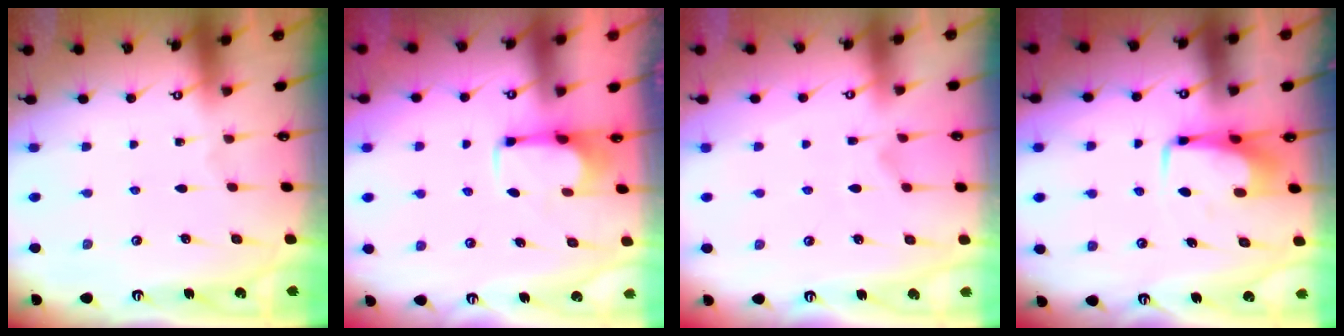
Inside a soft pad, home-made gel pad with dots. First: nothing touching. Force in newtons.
{"total": 2.7, "press": 2.5, "slide": 0.9}
{"total": 1.1, "press": 0.3, "slide": 1.0}
{"total": 5.7, "press": 5.6, "slide": 0.7}